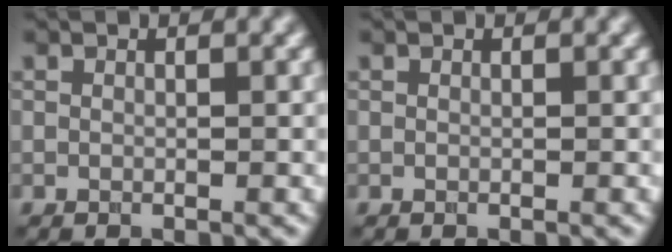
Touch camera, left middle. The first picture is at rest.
{"total": 0.0}